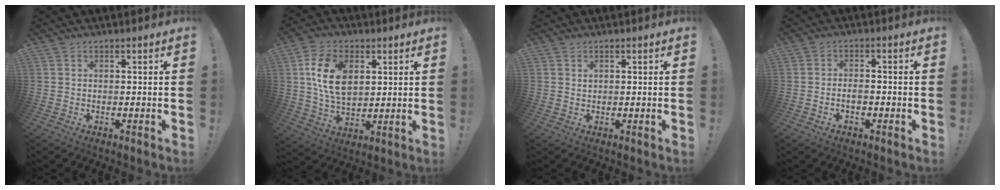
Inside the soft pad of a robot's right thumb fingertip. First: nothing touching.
{"total": 14.5, "force": [4.0, 9.7, 10.0], "torque": [-0.181, 0.001, 0.074]}
{"total": 0.8, "force": [0.5, 0.6, 0.1], "torque": [-0.002, 0.000, 0.009]}
{"total": 2.8, "force": [-1.3, 1.7, 1.8], "torque": [-0.029, 0.006, -0.023]}